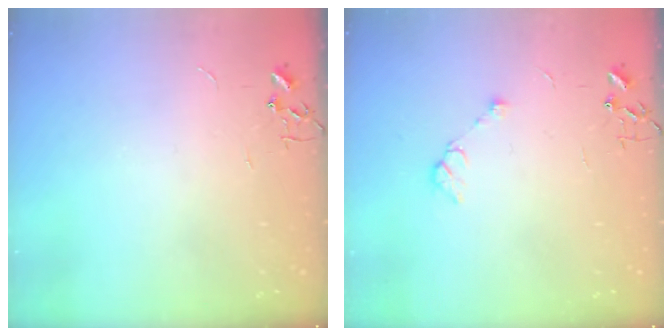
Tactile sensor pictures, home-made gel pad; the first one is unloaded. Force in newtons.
{"total": 5.6, "press": 5.6, "slide": 0.8}